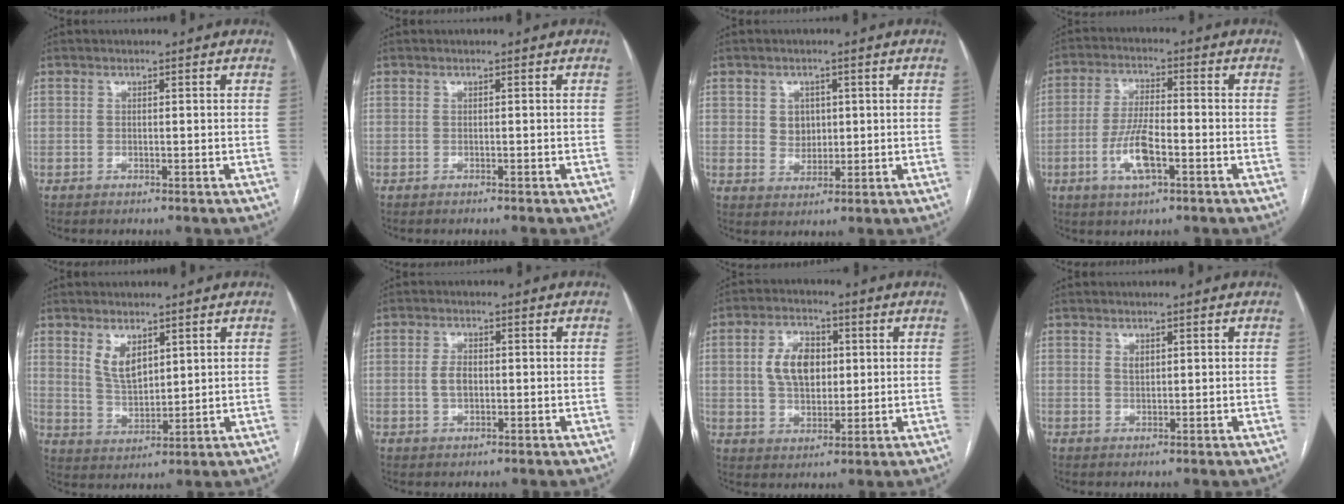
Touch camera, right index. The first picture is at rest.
{"total": 0.7, "force": [-0.6, 0.0, 0.3], "torque": [-0.003, -0.002, -0.008]}
{"total": 3.6, "force": [0.9, 3.1, 1.7], "torque": [-0.024, 0.004, 0.019]}
{"total": 10.0, "force": [-3.6, 2.5, 9.0], "torque": [-0.186, -0.004, -0.065]}
{"total": 5.4, "force": [2.9, 2.6, 3.8], "torque": [-0.076, -0.006, 0.063]}
{"total": 2.9, "force": [-0.1, 1.7, 2.3], "torque": [-0.049, 0.003, -0.002]}
{"total": 8.7, "force": [1.6, 5.5, 6.6], "torque": [-0.129, 0.016, 0.035]}
{"total": 1.4, "force": [0.6, 0.8, 0.9], "torque": [-0.017, -0.001, 0.014]}